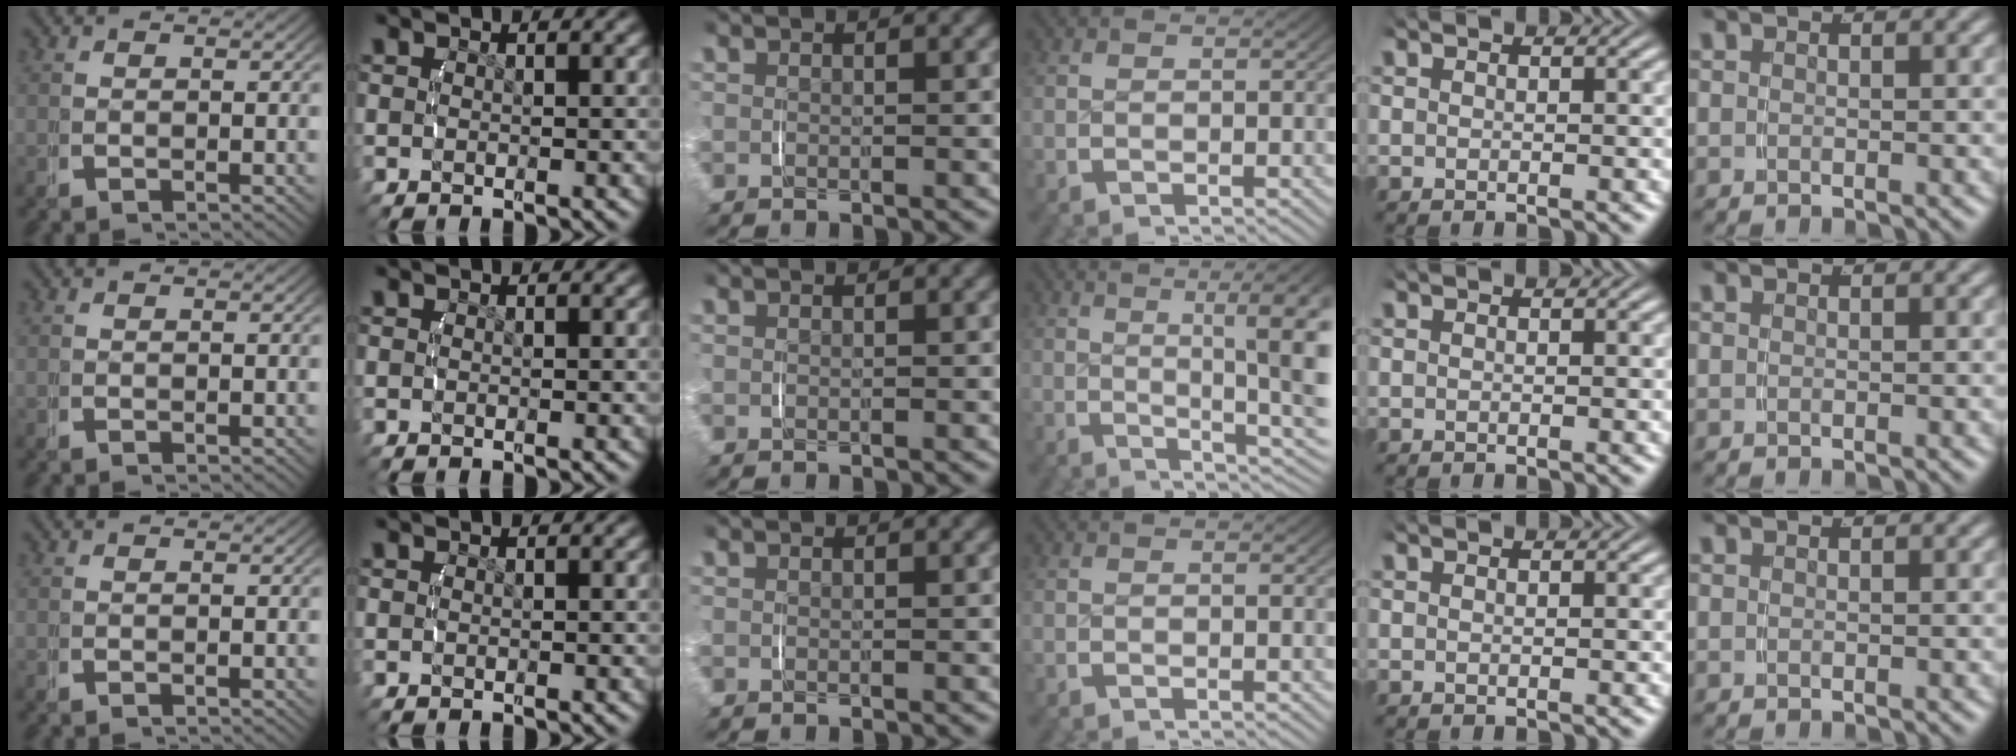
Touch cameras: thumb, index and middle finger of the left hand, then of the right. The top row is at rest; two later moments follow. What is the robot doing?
{"motion": "lift_and_place", "object": "jewelry box"}